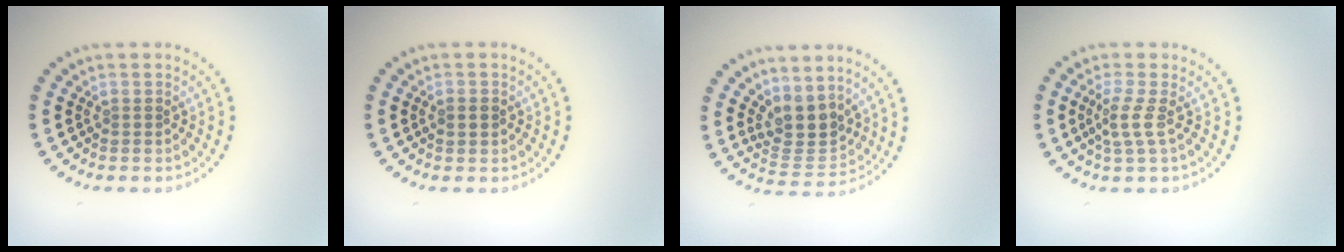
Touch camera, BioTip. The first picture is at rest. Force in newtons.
{"total": 1.5, "press": 1.5, "slide": 0.0}
{"total": 3.6, "press": 2.9, "slide": 2.0}
{"total": 2.0, "press": 1.5, "slide": 1.4}